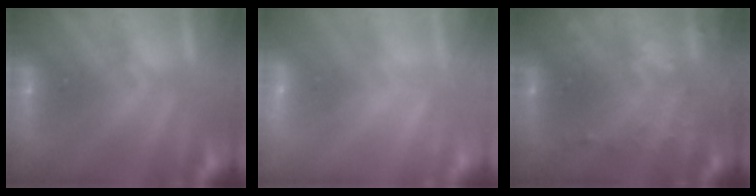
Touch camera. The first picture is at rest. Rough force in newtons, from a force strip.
{"total": 2.2}
{"total": 4.7}